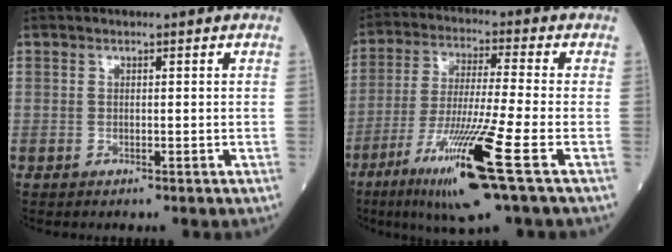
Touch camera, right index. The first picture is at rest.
{"total": 14.6, "force": [-6.8, -1.1, 12.9], "torque": [-0.256, -0.036, -0.124]}